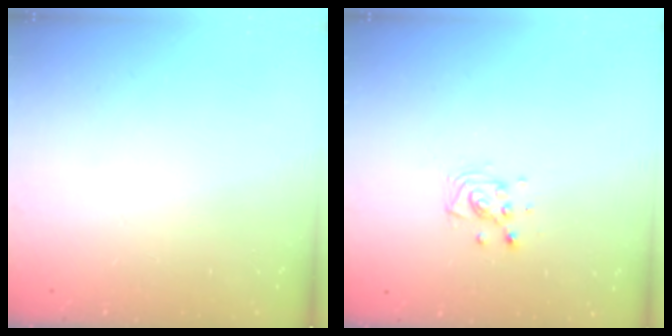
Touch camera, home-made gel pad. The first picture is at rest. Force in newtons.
{"total": 6.3, "press": 6.1, "slide": 1.7}